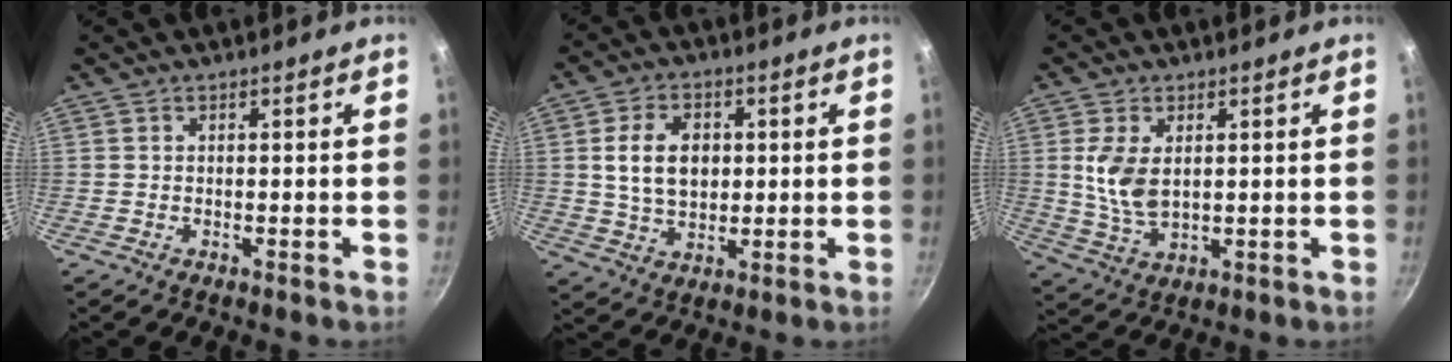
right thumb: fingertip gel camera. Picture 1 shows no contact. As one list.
[{"total": 9.6, "force": [1.4, 6.7, 6.8], "torque": [-0.101, 0.000, 0.025]}, {"total": 7.8, "force": [1.5, 4.5, 6.2], "torque": [-0.124, -0.014, 0.035]}]